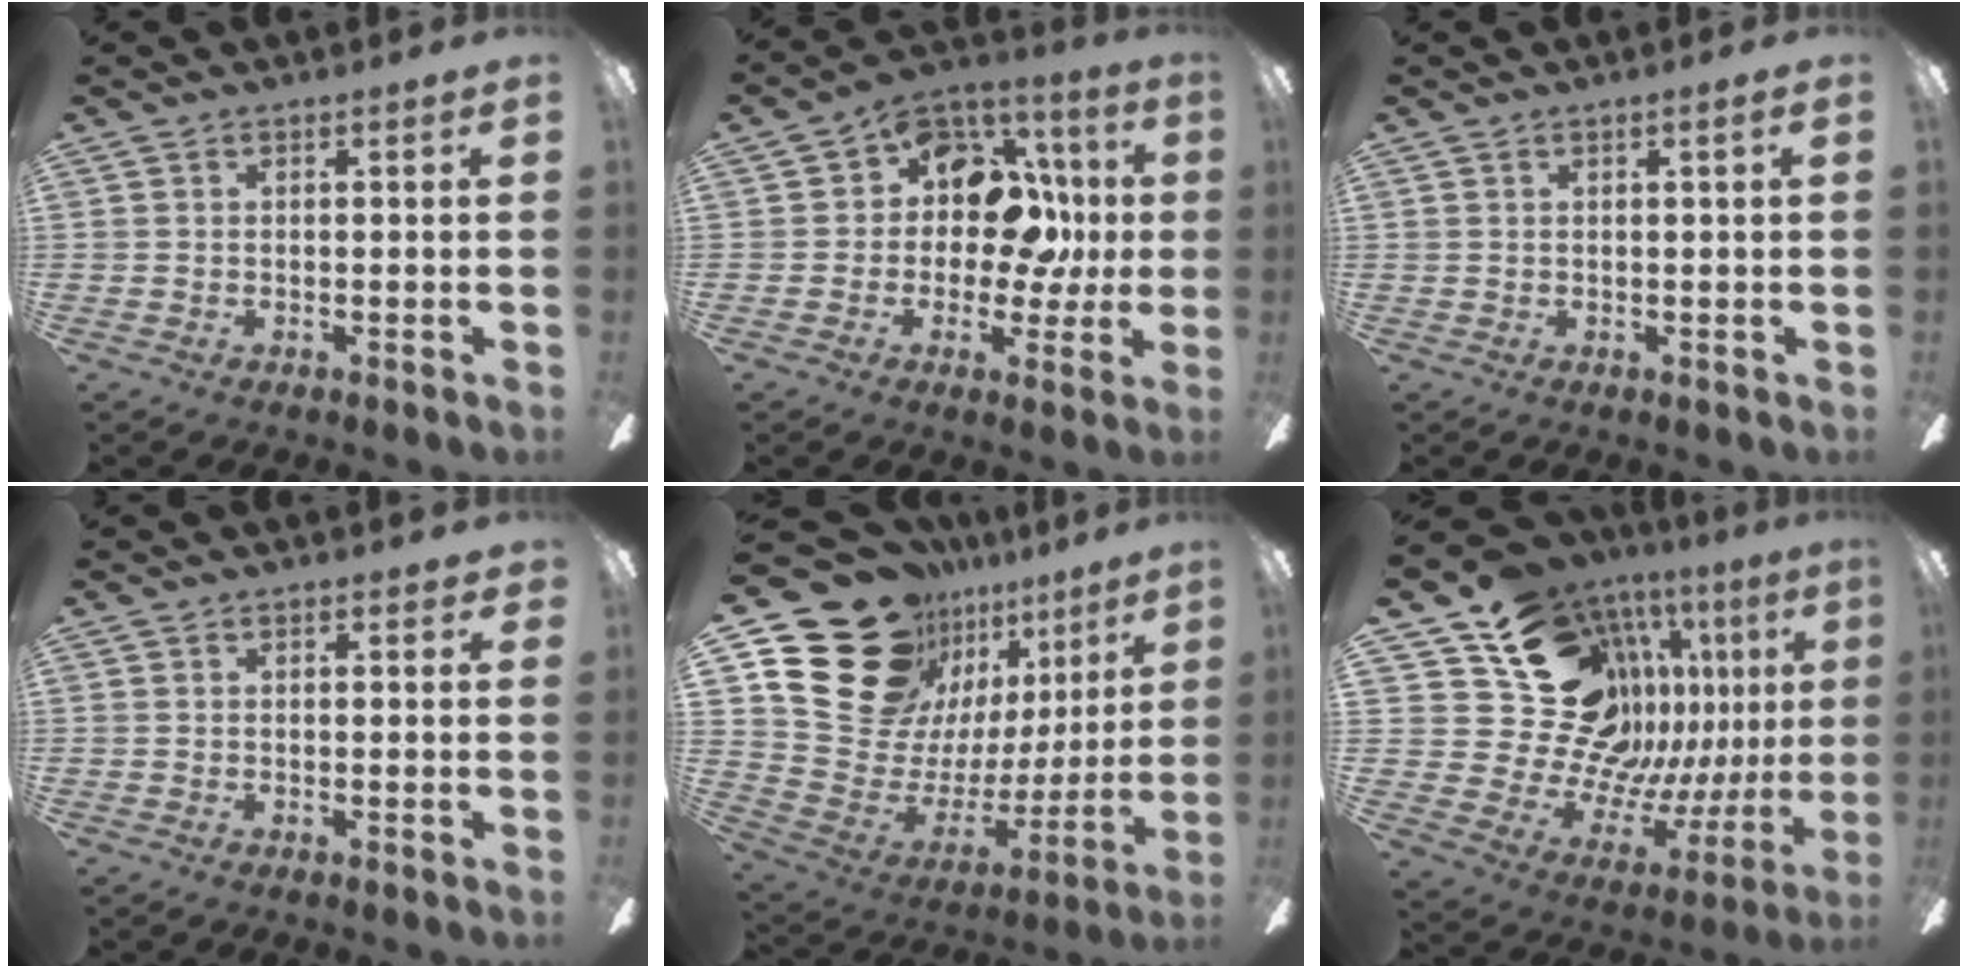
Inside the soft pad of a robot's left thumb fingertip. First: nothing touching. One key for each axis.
{"total": 15.3, "fx": 3.4, "fy": 11.2, "fz": 9.9, "tx": -0.131, "ty": -0.004, "tz": 0.069}
{"total": 1.2, "fx": 0.5, "fy": 0.0, "fz": 1.1, "tx": -0.022, "ty": 0.001, "tz": 0.008}
{"total": 0.9, "fx": 0.6, "fy": 0.4, "fz": 0.5, "tx": -0.003, "ty": -0.001, "tz": 0.008}
{"total": 22.4, "fx": 15.2, "fy": 14.3, "fz": 8.1, "tx": -0.138, "ty": -0.101, "tz": 0.302}
{"total": 23.3, "fx": 10.0, "fy": 16.5, "fz": 13.1, "tx": -0.245, "ty": -0.090, "tz": 0.220}